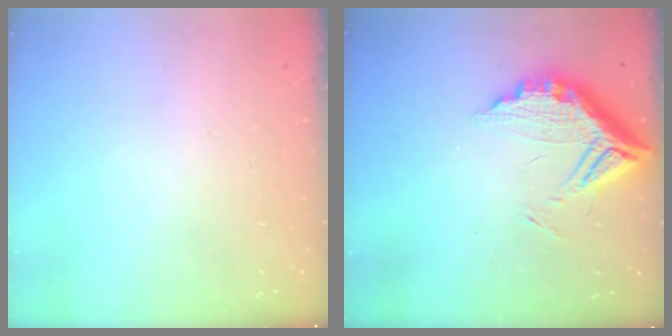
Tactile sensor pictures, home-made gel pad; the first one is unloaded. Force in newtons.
{"total": 13.4, "press": 13.4, "slide": 1.3}